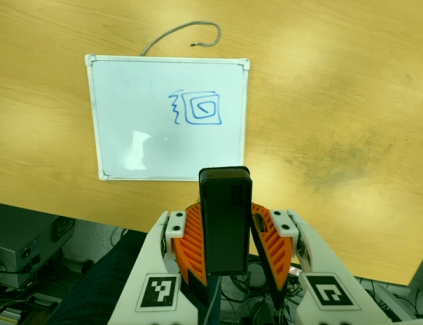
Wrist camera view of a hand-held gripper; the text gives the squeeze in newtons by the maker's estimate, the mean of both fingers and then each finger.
{"total": 4.7, "left": 4.5, "right": 4.8}